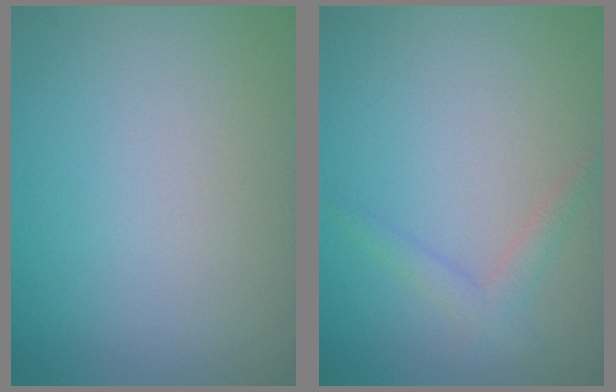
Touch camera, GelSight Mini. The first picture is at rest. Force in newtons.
{"total": 1.4, "press": 1.4, "slide": 0.1}